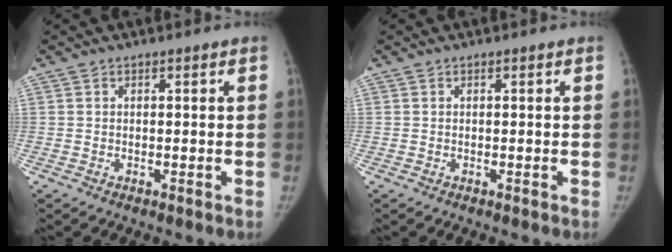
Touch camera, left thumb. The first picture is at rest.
{"total": 0.0}